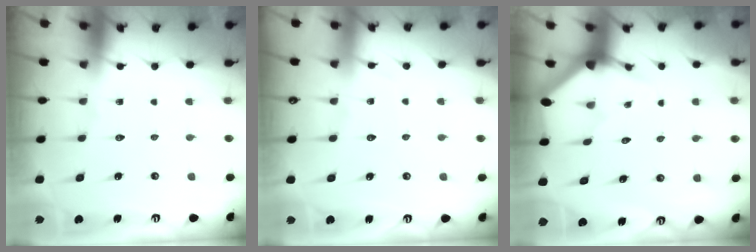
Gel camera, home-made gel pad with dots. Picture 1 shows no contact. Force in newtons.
{"total": 4.5, "press": 4.5, "slide": 0.6}
{"total": 3.4, "press": 3.4, "slide": 0.1}